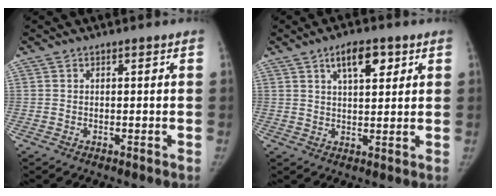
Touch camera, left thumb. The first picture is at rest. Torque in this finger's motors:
{"motor_torque": [0.21, -0.06, 0.69, -0.34, 0.20]}